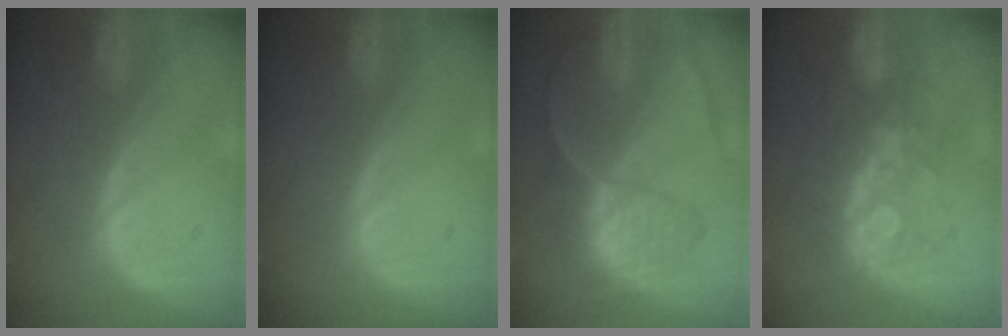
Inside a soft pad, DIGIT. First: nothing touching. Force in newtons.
{"total": 0.0}
{"total": 8.9, "press": 7.5, "slide": 4.7}
{"total": 7.7, "press": 7.1, "slide": 3.1}